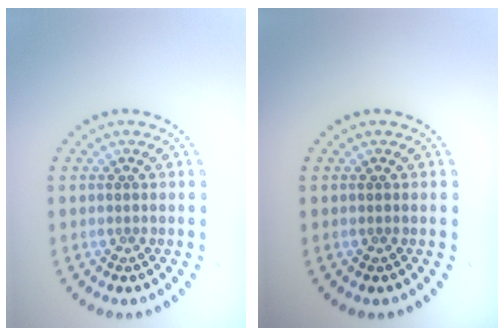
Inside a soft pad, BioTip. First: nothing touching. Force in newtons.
{"total": 0.0}